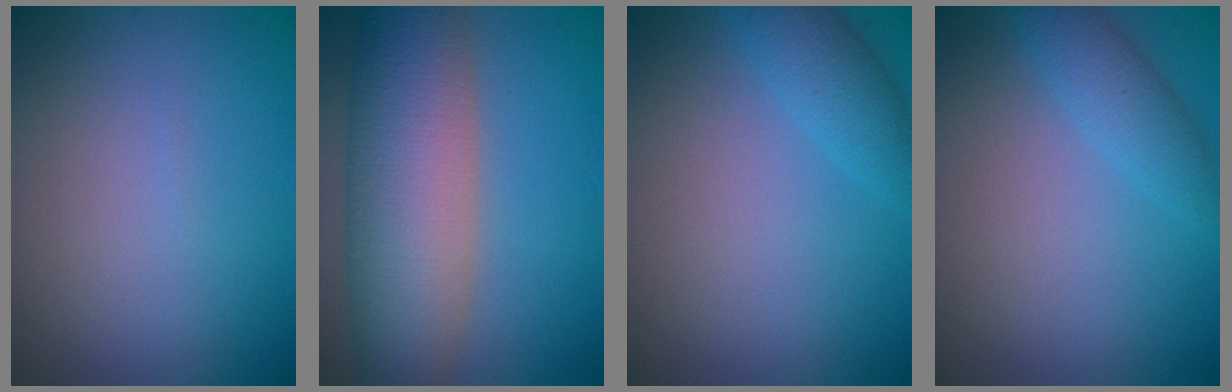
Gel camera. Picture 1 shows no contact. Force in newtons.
{"total": 10.7, "press": 10.7, "slide": 0.6}
{"total": 3.0, "press": 3.0, "slide": 0.2}
{"total": 2.7, "press": 2.7, "slide": 0.1}